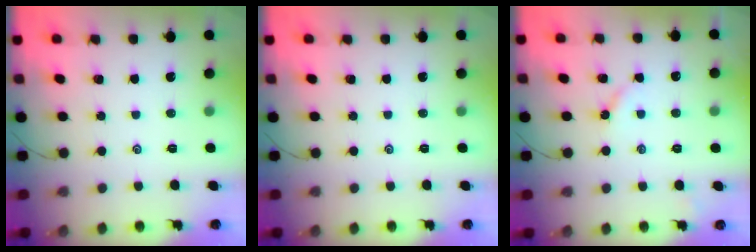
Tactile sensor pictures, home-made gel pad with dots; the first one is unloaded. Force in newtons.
{"total": 0.0}
{"total": 2.5, "press": 2.4, "slide": 0.5}